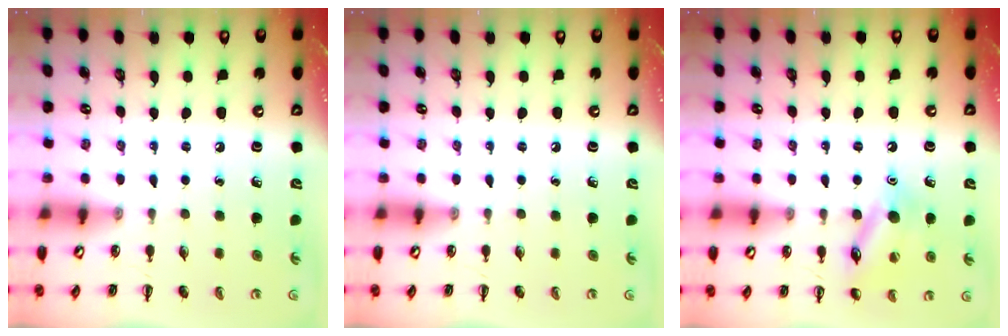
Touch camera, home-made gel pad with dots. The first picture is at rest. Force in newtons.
{"total": 0.0}
{"total": 12.6, "press": 12.5, "slide": 1.8}